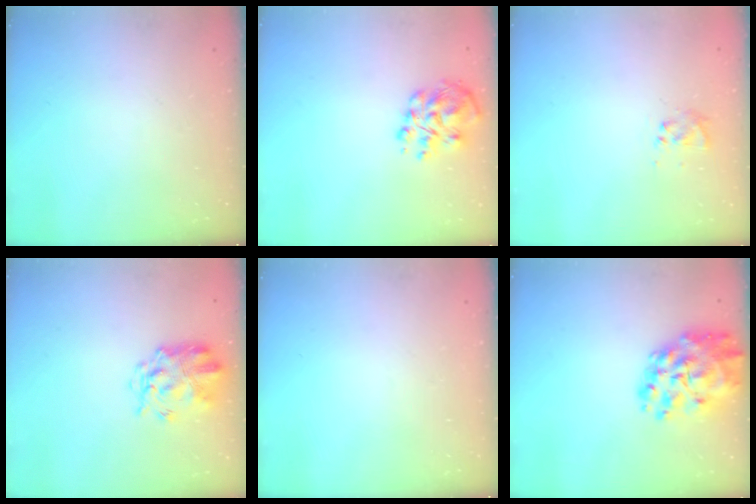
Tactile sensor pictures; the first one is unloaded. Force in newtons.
{"total": 9.3, "press": 9.1, "slide": 1.5}
{"total": 4.1, "press": 4.0, "slide": 0.7}
{"total": 4.0, "press": 3.6, "slide": 1.7}
{"total": 0.0}
{"total": 15.3, "press": 14.6, "slide": 4.5}